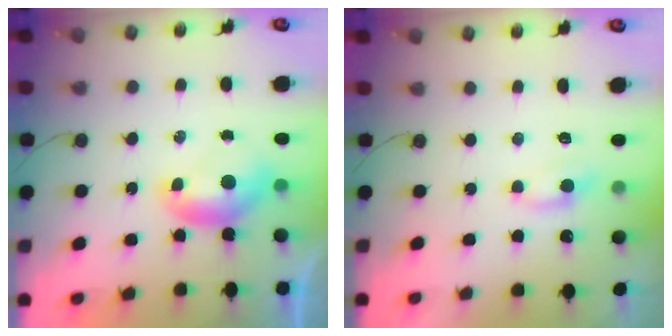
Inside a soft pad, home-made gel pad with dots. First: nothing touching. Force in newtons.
{"total": 0.7, "press": 0.5, "slide": 0.5}